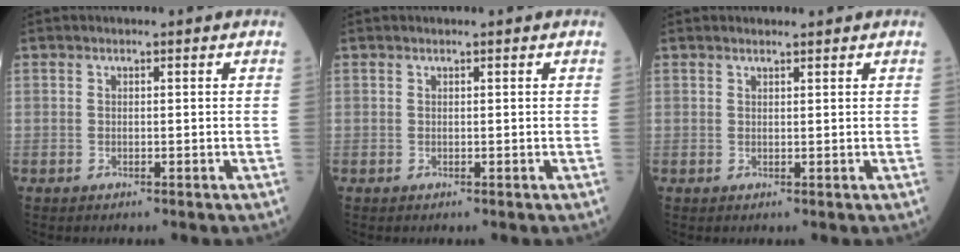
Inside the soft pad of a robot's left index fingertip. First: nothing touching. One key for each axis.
{"total": 0.0}
{"total": 1.1, "fx": 1.1, "fy": 0.1, "fz": 0.3, "tx": -0.009, "ty": 0.003, "tz": 0.019}